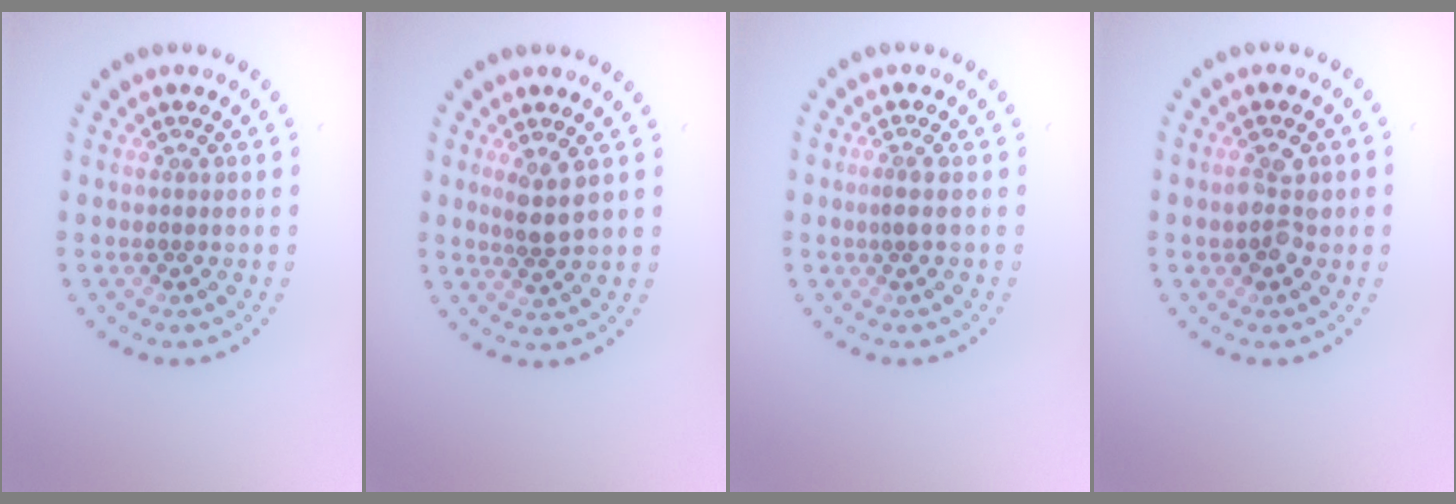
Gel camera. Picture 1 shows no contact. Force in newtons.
{"total": 2.0, "press": 1.6, "slide": 1.3}
{"total": 0.8, "press": 0.5, "slide": 0.6}
{"total": 2.4, "press": 2.4, "slide": 0.1}